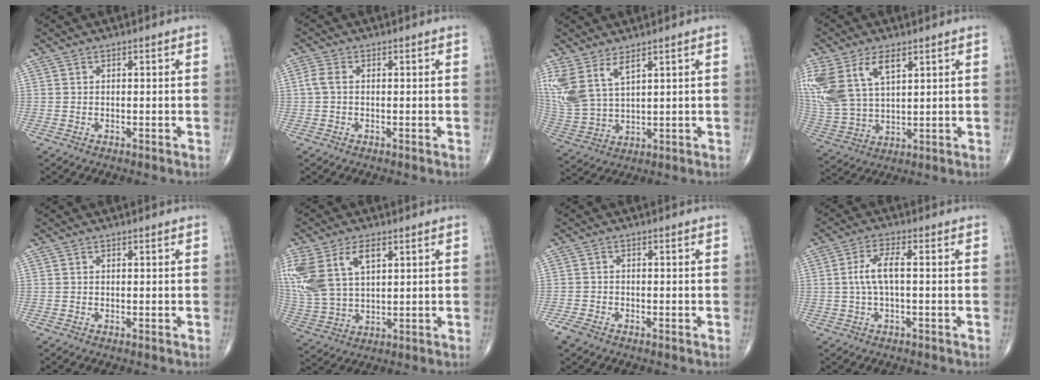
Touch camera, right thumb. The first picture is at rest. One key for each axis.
{"total": 2.4, "fx": 0.1, "fy": 1.4, "fz": 1.9, "tx": -0.045, "ty": 0.005, "tz": -0.001}
{"total": 10.6, "fx": 5.8, "fy": 4.7, "fz": 7.5, "tx": -0.178, "ty": -0.023, "tz": 0.136}
{"total": 16.9, "fx": 7.3, "fy": 9.4, "fz": 12.1, "tx": -0.278, "ty": -0.011, "tz": 0.152}
{"total": 0.0}
{"total": 16.7, "fx": 6.2, "fy": 9.6, "fz": 12.1, "tx": -0.285, "ty": -0.002, "tz": 0.129}
{"total": 2.5, "fx": -1.8, "fy": 1.3, "fz": 1.2, "tx": -0.029, "ty": 0.002, "tz": -0.033}
{"total": 5.2, "fx": 0.1, "fy": 1.5, "fz": 5.0, "tx": -0.114, "ty": 0.016, "tz": 0.000}